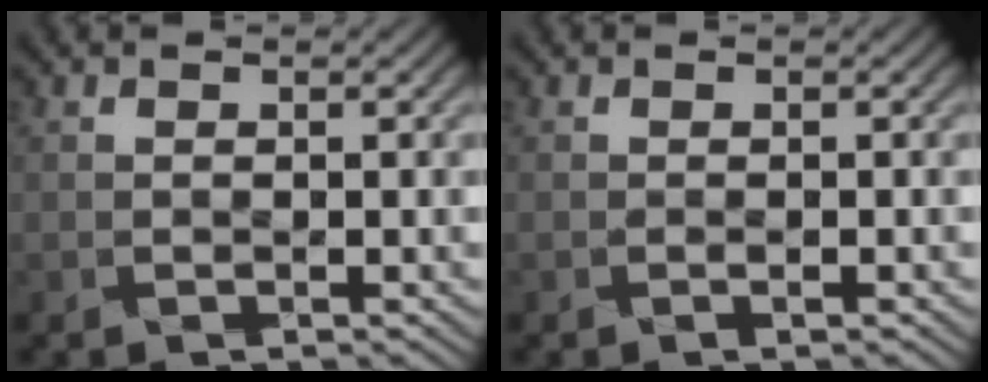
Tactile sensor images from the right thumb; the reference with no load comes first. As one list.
[{"total": 0.0}]